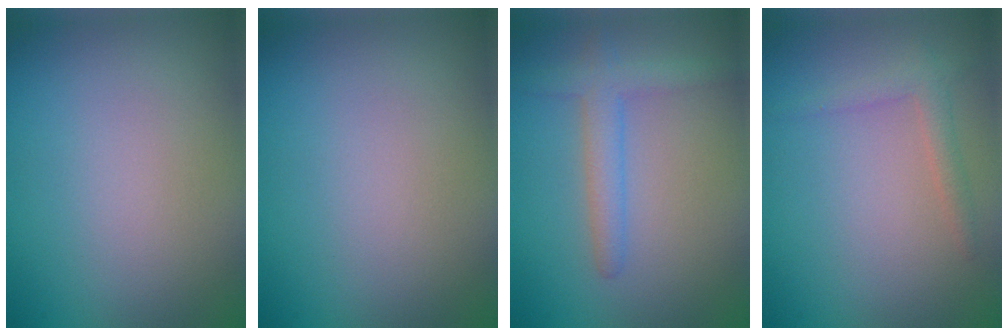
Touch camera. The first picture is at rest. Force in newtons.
{"total": 0.0}
{"total": 2.8, "press": 2.8, "slide": 0.2}
{"total": 1.5, "press": 1.4, "slide": 0.1}